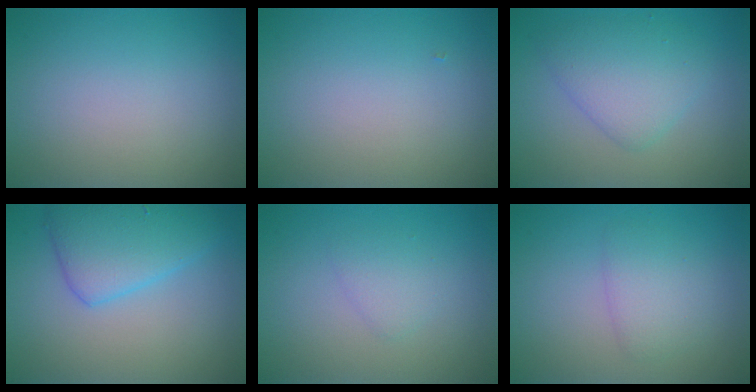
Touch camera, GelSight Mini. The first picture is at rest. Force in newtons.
{"total": 0.0}
{"total": 3.8, "press": 3.7, "slide": 0.3}
{"total": 4.8, "press": 4.7, "slide": 0.3}
{"total": 1.4, "press": 1.4, "slide": 0.0}
{"total": 2.4, "press": 2.4, "slide": 0.1}